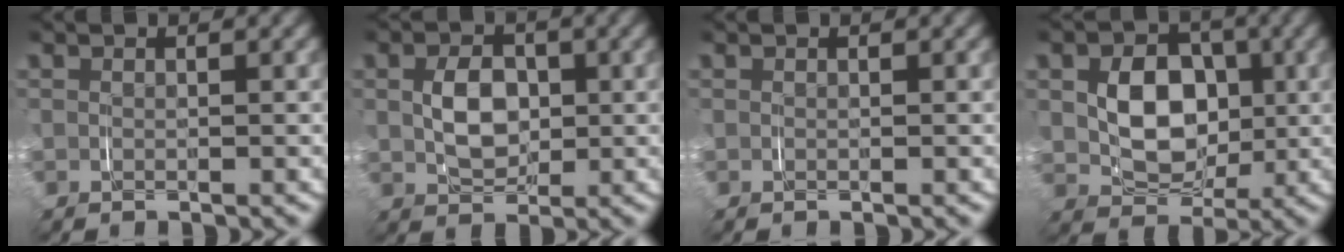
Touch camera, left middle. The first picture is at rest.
{"total": 3.8, "force": [0.0, 2.8, 2.6], "torque": [-0.052, -0.011, 0.007]}
{"total": 0.0}
{"total": 5.9, "force": [0.1, 4.6, 3.7], "torque": [-0.060, -0.013, 0.007]}